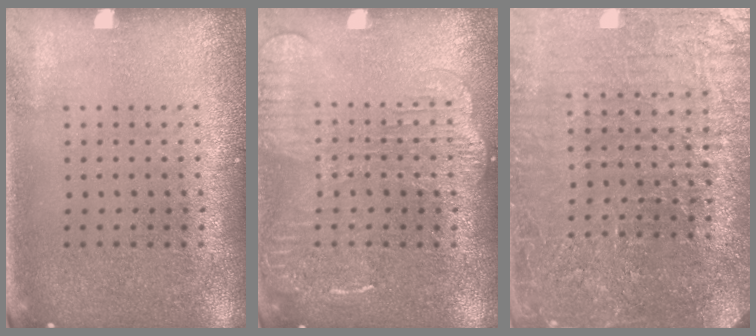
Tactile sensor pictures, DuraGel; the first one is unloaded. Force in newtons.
{"total": 2.8, "press": 2.8, "slide": 0.3}
{"total": 5.5, "press": 5.0, "slide": 2.4}